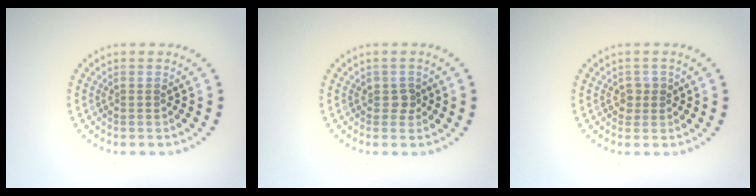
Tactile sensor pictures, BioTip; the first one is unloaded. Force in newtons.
{"total": 1.0, "press": 0.9, "slide": 0.5}
{"total": 1.4, "press": 1.2, "slide": 0.7}